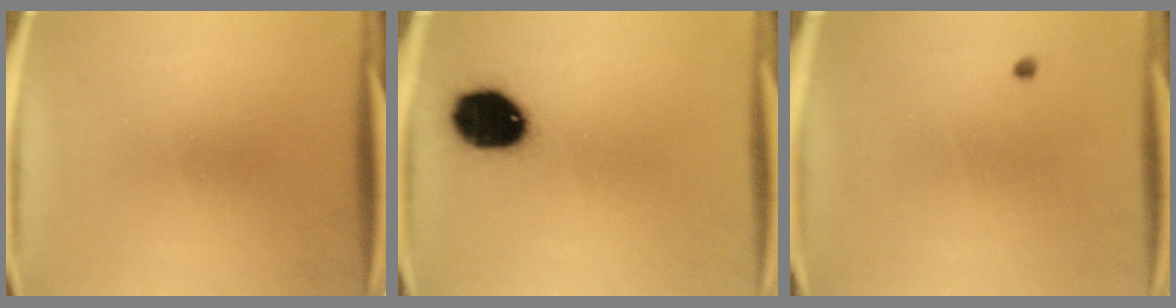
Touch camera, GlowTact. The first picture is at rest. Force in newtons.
{"total": 14.3}
{"total": 0.5}